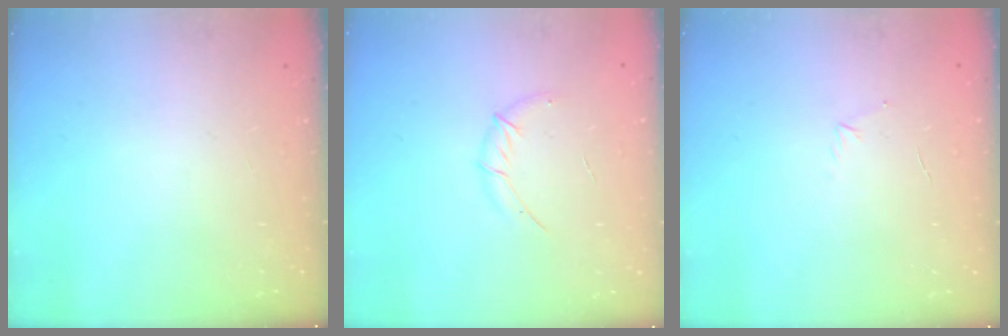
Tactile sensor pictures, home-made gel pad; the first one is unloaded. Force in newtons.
{"total": 6.2, "press": 6.0, "slide": 1.5}
{"total": 3.2, "press": 3.1, "slide": 0.8}